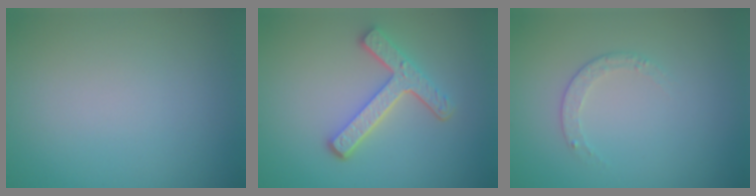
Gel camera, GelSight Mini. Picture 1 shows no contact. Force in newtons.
{"total": 4.0, "press": 3.1, "slide": 2.5}
{"total": 1.2, "press": 0.9, "slide": 0.9}